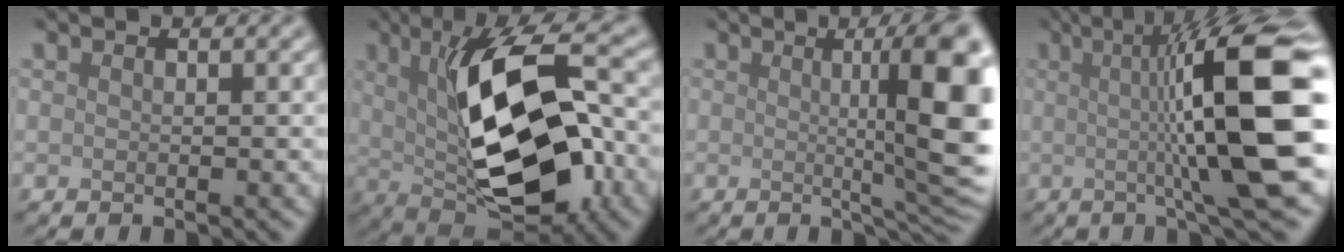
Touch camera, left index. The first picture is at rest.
{"total": 13.2, "force": [0.7, 5.5, 11.9], "torque": [-0.183, 0.004, 0.009]}
{"total": 10.0, "force": [0.9, 2.2, 9.7], "torque": [-0.110, 0.002, 0.015]}
{"total": 12.2, "force": [0.8, 2.1, 12.0], "torque": [-0.152, 0.005, 0.010]}